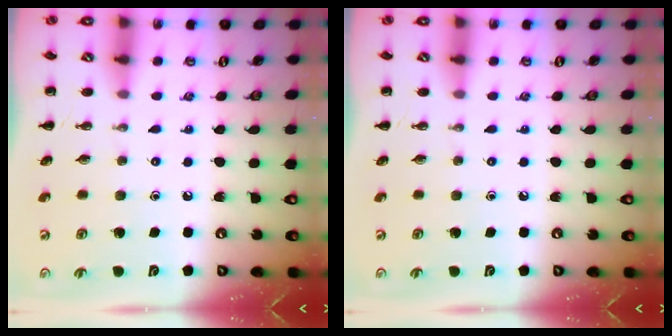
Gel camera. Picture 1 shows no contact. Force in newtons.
{"total": 0.0}